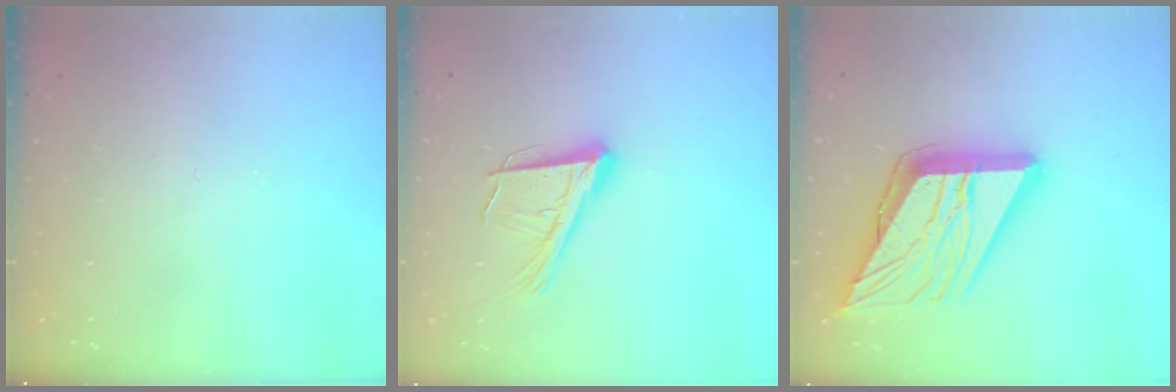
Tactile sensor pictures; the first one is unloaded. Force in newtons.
{"total": 17.0, "press": 16.5, "slide": 3.9}
{"total": 24.2, "press": 24.1, "slide": 2.8}